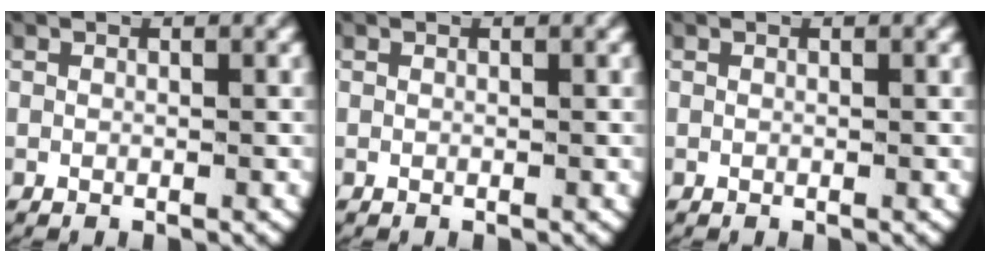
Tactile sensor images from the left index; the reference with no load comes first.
{"total": 0.0}
{"total": 0.0}